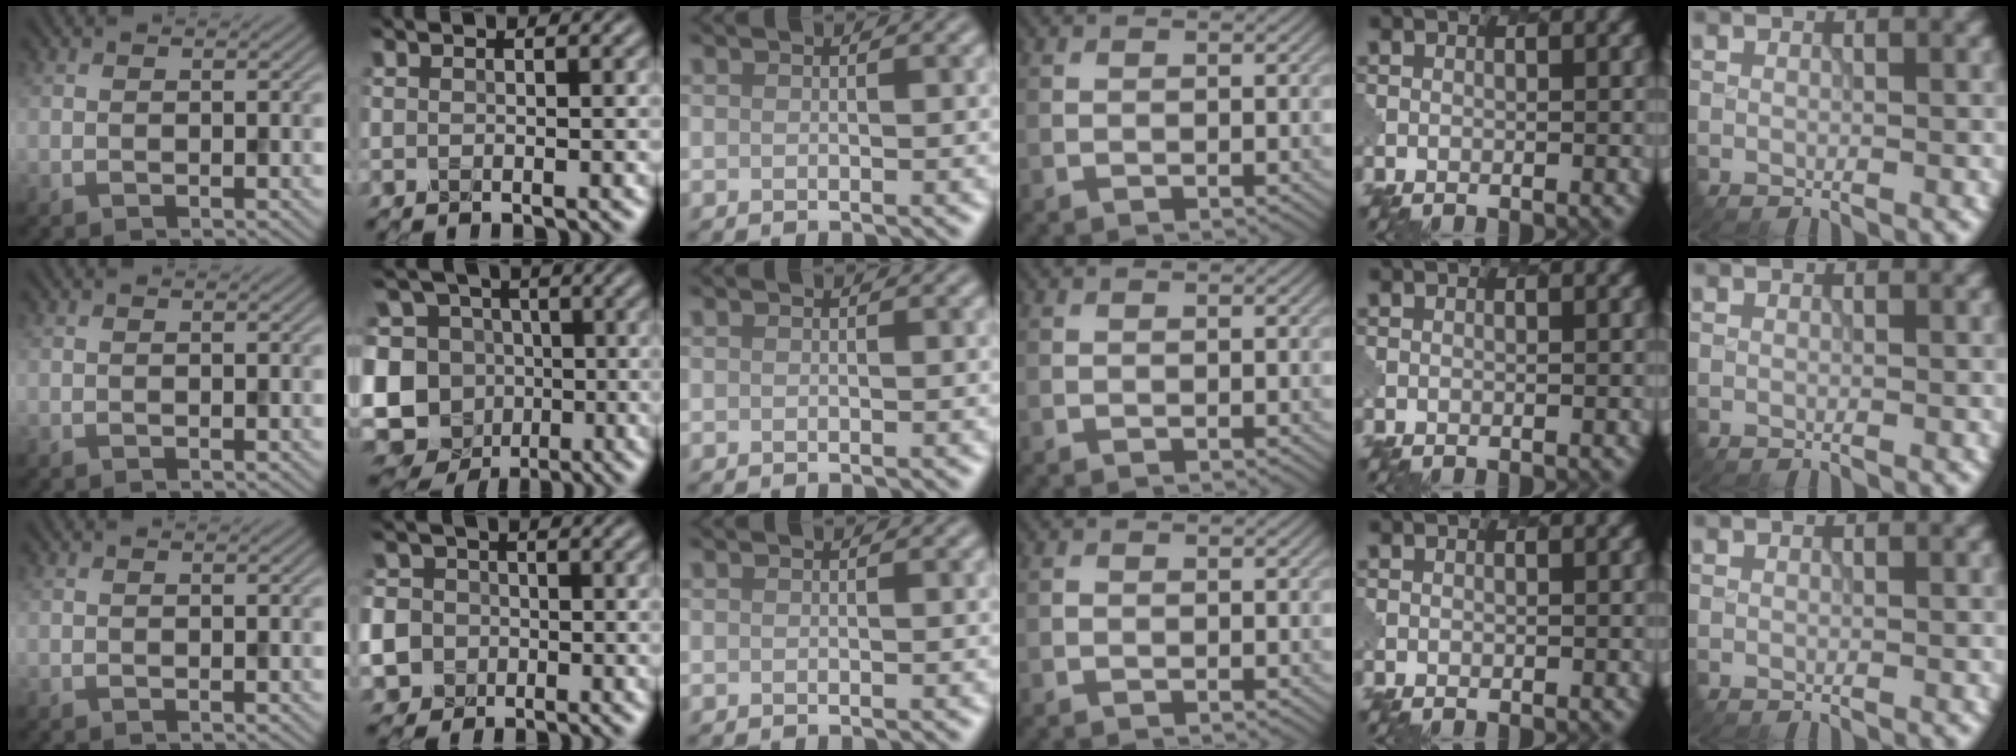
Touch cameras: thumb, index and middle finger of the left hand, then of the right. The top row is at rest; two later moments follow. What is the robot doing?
{"motion": "extract", "object": "pen bag"}